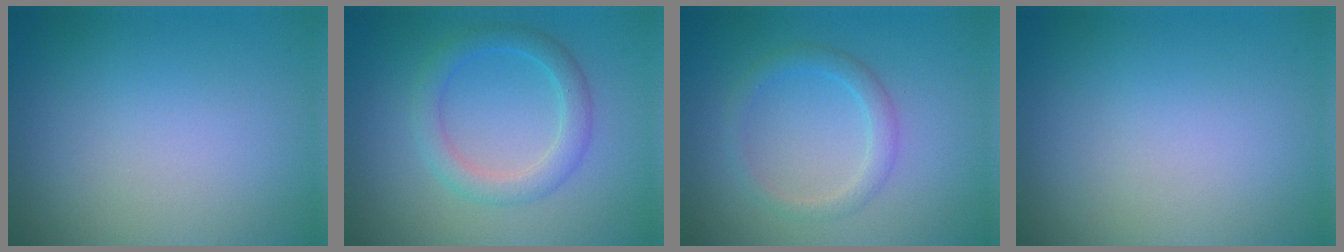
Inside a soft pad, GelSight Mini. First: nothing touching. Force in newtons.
{"total": 3.0, "press": 3.0, "slide": 0.2}
{"total": 2.0, "press": 2.0, "slide": 0.1}
{"total": 0.0}